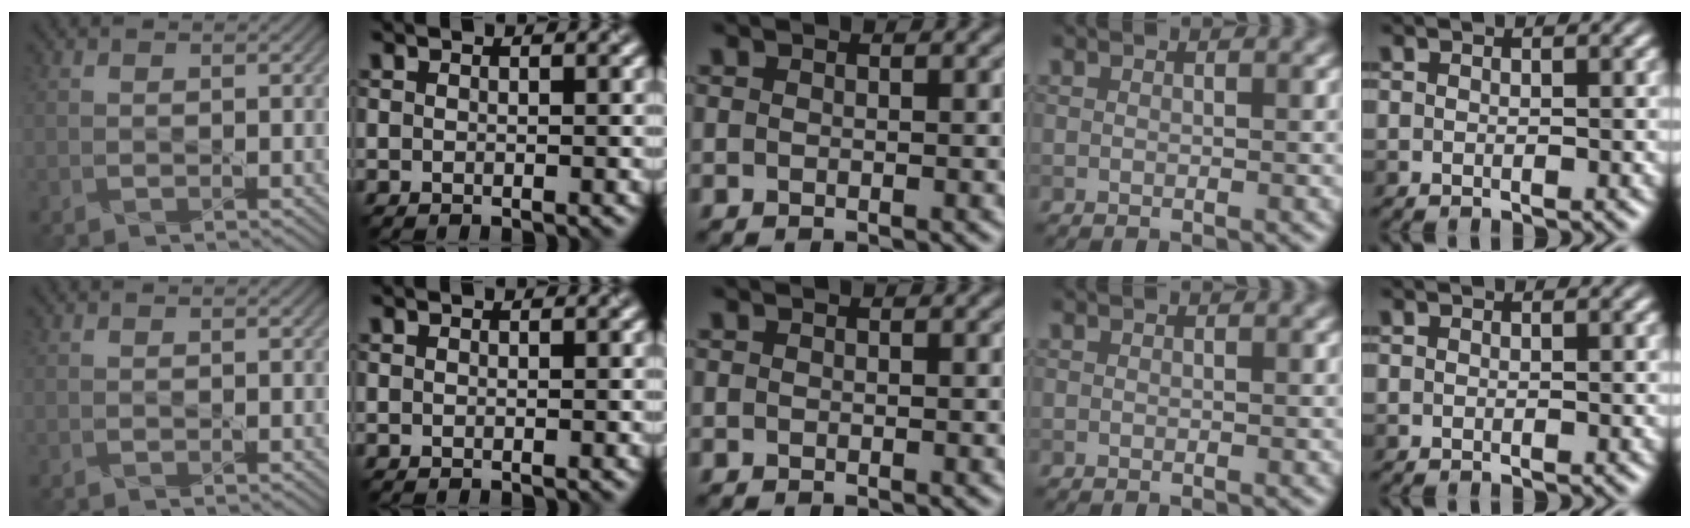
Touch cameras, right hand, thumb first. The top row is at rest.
{}